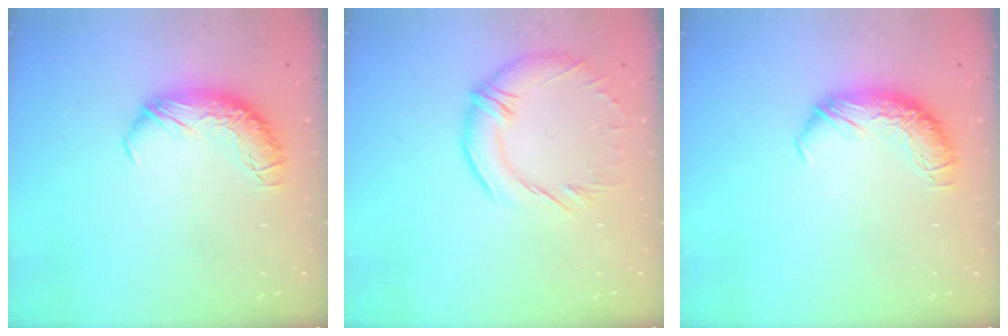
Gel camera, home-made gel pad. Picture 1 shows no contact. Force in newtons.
{"total": 4.9, "press": 3.9, "slide": 2.9}
{"total": 0.0}